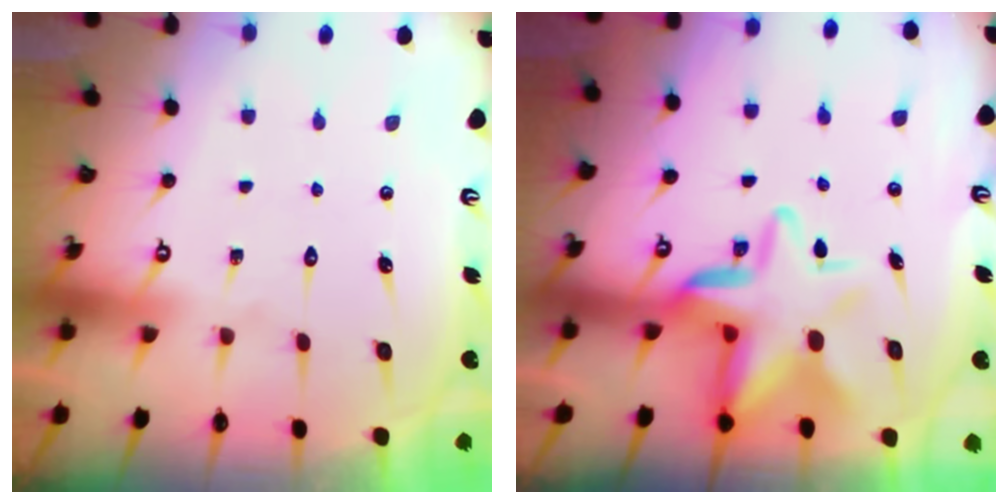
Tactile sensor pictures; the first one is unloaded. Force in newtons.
{"total": 11.1, "press": 10.8, "slide": 2.6}